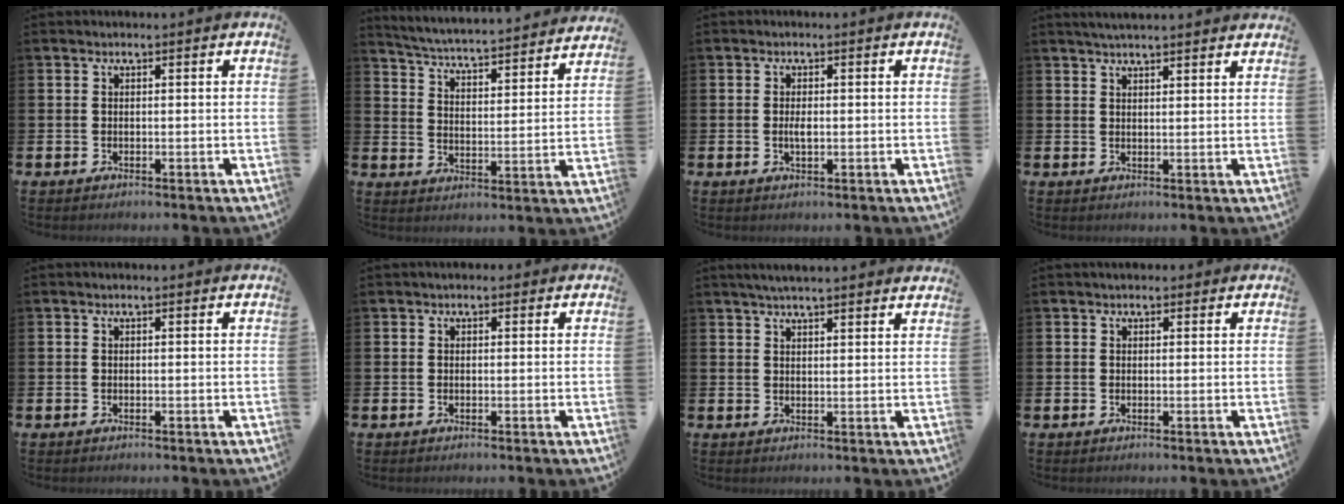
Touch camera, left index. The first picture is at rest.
{"total": 5.2, "force": [5.1, 0.1, 0.9], "torque": [-0.040, -0.051, 0.082]}
{"total": 1.6, "force": [0.0, 0.6, 1.5], "torque": [-0.023, -0.001, -0.003]}
{"total": 3.0, "force": [2.9, 0.1, 0.7], "torque": [-0.012, -0.009, 0.052]}
{"total": 0.0}
{"total": 0.9, "force": [0.5, 0.7, 0.3], "torque": [0.009, 0.005, 0.005]}
{"total": 3.7, "force": [3.6, 0.0, 0.9], "torque": [-0.019, -0.013, 0.064]}
{"total": 1.2, "force": [1.0, 0.7, 0.2], "torque": [0.008, 0.004, 0.015]}